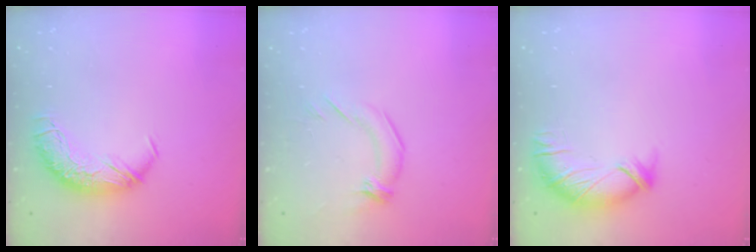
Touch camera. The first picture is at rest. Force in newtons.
{"total": 2.7, "press": 1.7, "slide": 2.1}
{"total": 3.5, "press": 3.2, "slide": 1.3}